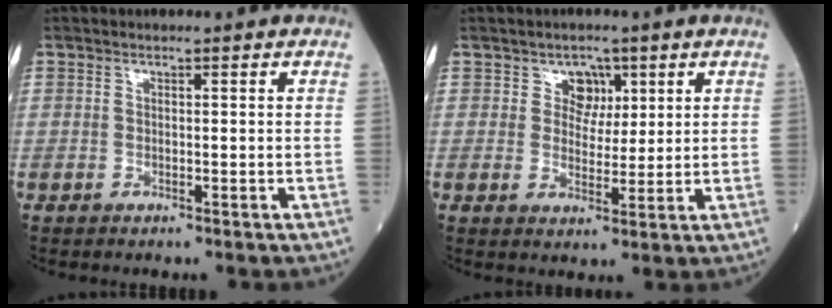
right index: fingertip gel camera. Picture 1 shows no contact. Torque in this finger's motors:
{"motor_torque": [-0.02, 0.00, 0.00, 0.01]}